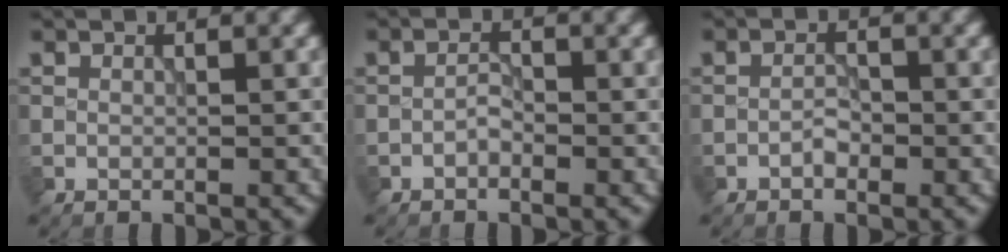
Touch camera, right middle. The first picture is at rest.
{"total": 1.1, "force": [-0.7, 0.5, 0.7], "torque": [-0.013, 0.004, -0.014]}
{"total": 1.2, "force": [-0.7, 0.6, 0.8], "torque": [-0.012, 0.003, -0.015]}